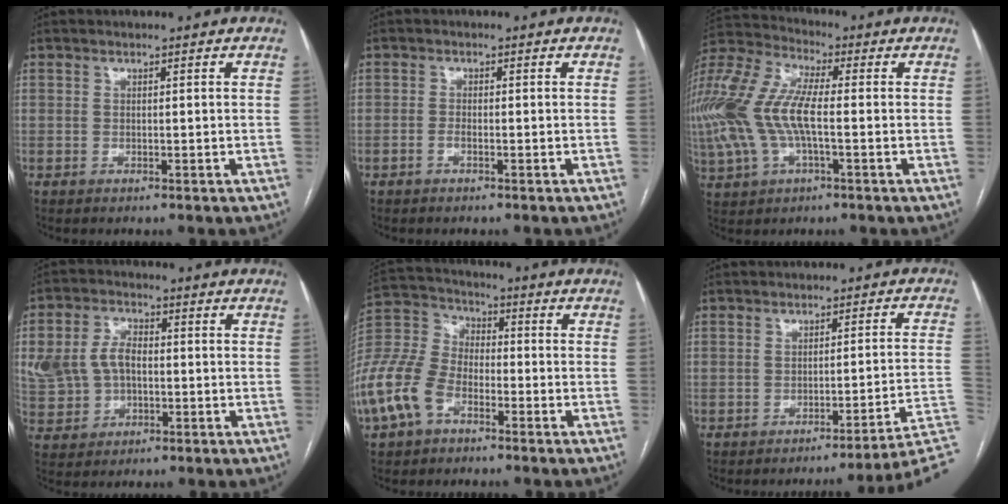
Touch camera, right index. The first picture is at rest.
{"total": 1.0, "force": [-0.6, 0.2, 0.7], "torque": [-0.016, 0.001, -0.012]}
{"total": 18.1, "force": [-1.3, 7.3, 16.4], "torque": [-0.395, 0.013, -0.027]}
{"total": 9.8, "force": [0.0, 7.3, 6.6], "torque": [-0.163, 0.024, 0.009]}
{"total": 15.1, "force": [-7.3, 9.3, 9.3], "torque": [-0.246, 0.011, -0.150]}
{"total": 12.2, "force": [-10.4, -3.8, 5.2], "torque": [-0.011, 0.006, -0.120]}